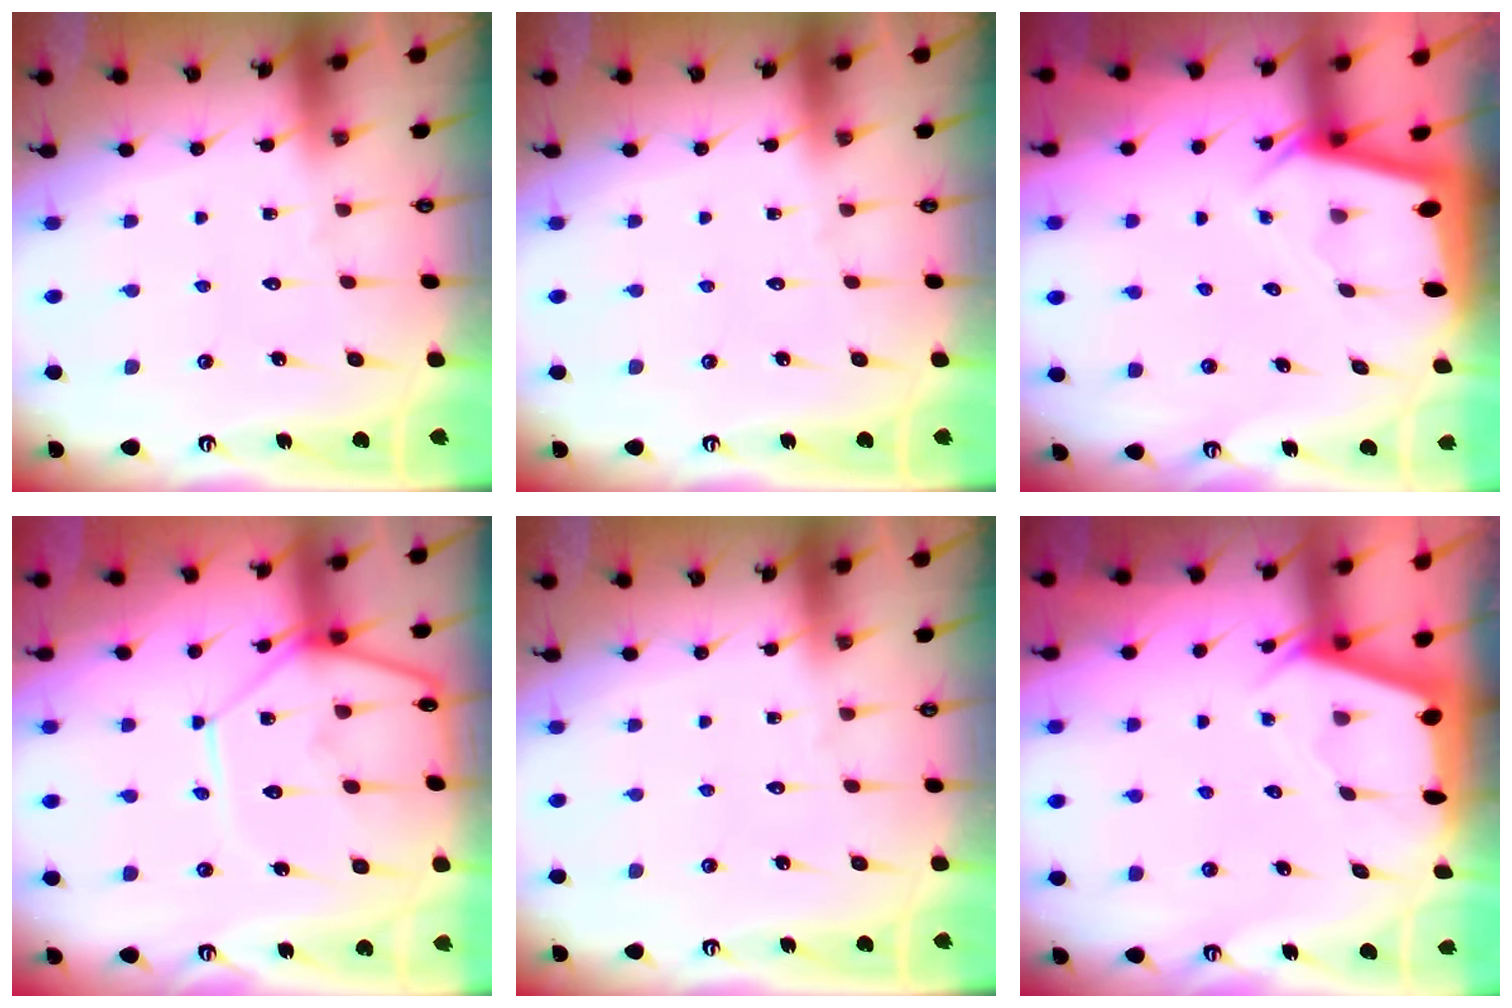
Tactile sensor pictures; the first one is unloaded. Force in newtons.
{"total": 0.0}
{"total": 2.4, "press": 2.4, "slide": 0.2}
{"total": 12.5, "press": 12.5, "slide": 0.8}
{"total": 0.0}
{"total": 2.5, "press": 2.5, "slide": 0.3}